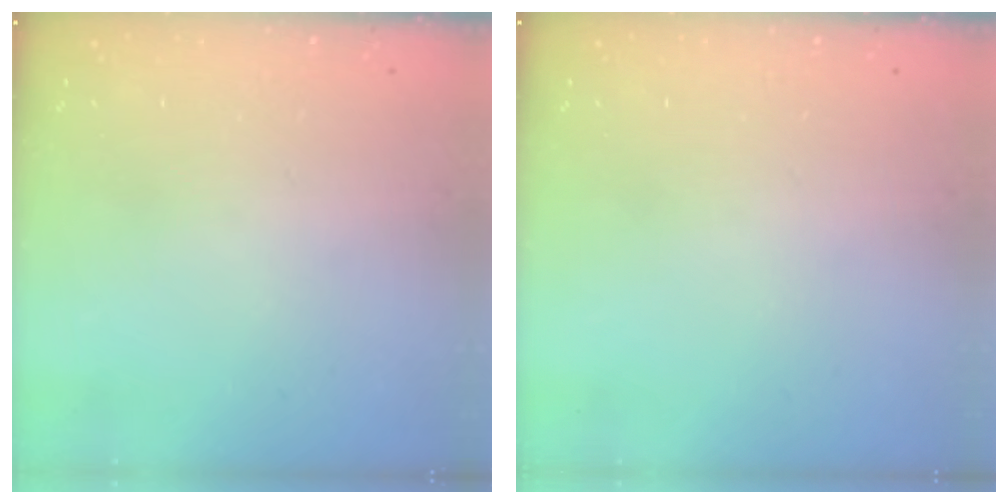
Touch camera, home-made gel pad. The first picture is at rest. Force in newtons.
{"total": 0.0}